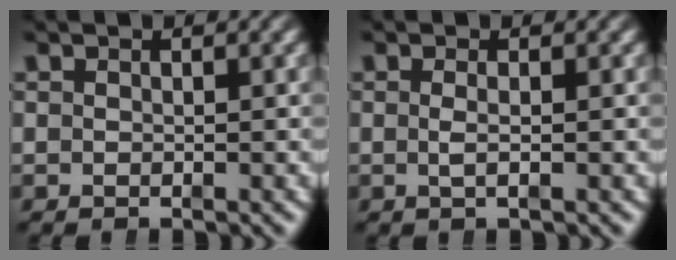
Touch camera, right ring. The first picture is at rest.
{"total": 1.1, "force": [-0.3, -0.2, 1.0], "torque": [-0.020, 0.000, -0.004]}